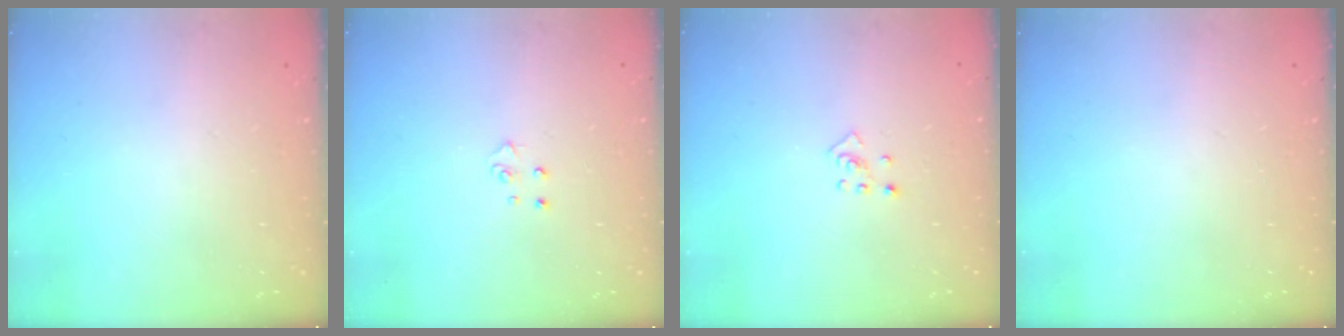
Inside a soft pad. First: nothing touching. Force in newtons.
{"total": 3.6, "press": 3.5, "slide": 0.3}
{"total": 3.4, "press": 3.4, "slide": 0.6}
{"total": 0.0}